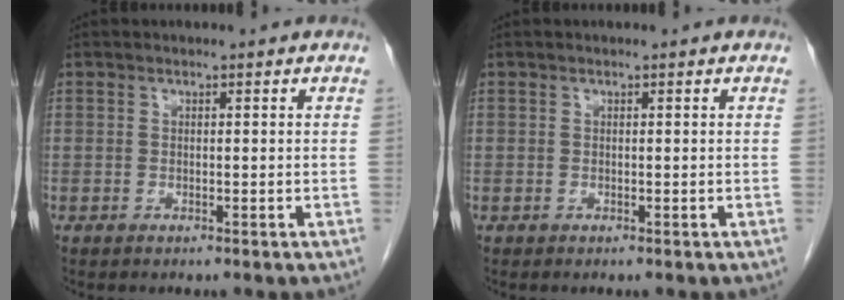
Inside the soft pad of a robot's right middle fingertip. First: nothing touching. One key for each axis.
{"total": 0.0}